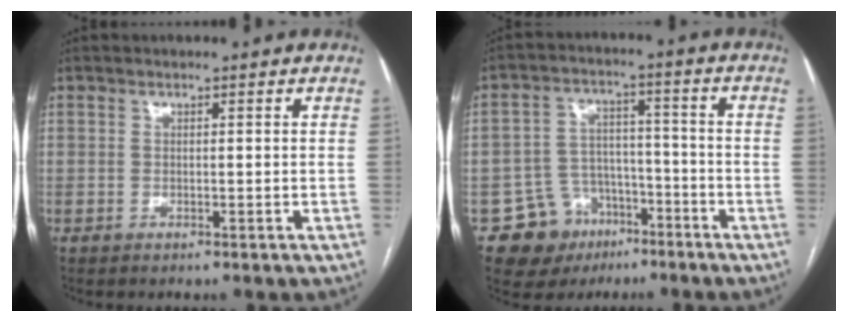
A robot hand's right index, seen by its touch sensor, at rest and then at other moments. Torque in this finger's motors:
{"motor_torque": [-0.09, -0.08, -0.63, -0.21]}